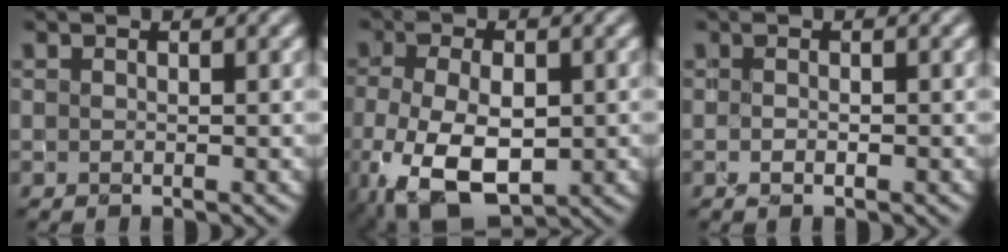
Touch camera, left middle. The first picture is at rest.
{"total": 9.9, "force": [-3.5, 5.5, 7.5], "torque": [-0.154, -0.028, -0.058]}
{"total": 0.9, "force": [-0.3, 0.5, 0.7], "torque": [-0.015, -0.001, -0.005]}